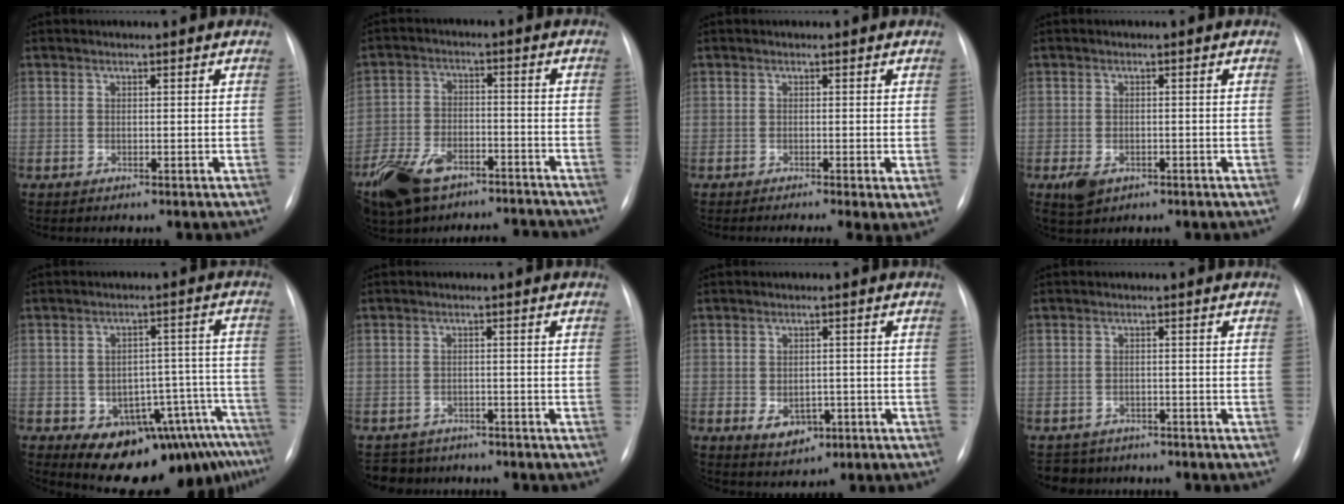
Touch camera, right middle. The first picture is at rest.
{"total": 15.1, "force": [-11.6, 6.9, 6.8], "torque": [-0.158, 0.012, -0.193]}
{"total": 3.0, "force": [-1.1, 0.5, 2.7], "torque": [-0.034, -0.011, -0.020]}
{"total": 3.4, "force": [-1.7, 2.2, 1.9], "torque": [-0.040, -0.005, -0.018]}
{"total": 15.7, "force": [-10.4, 7.5, 9.0], "torque": [-0.061, 0.051, -0.126]}
{"total": 4.8, "force": [-4.3, 2.1, -0.4], "torque": [0.008, 0.004, -0.064]}
{"total": 4.1, "force": [-1.4, 2.9, 2.6], "torque": [-0.036, 0.002, -0.007]}
{"total": 4.2, "force": [-3.7, 1.9, -0.5], "torque": [0.008, 0.001, -0.057]}